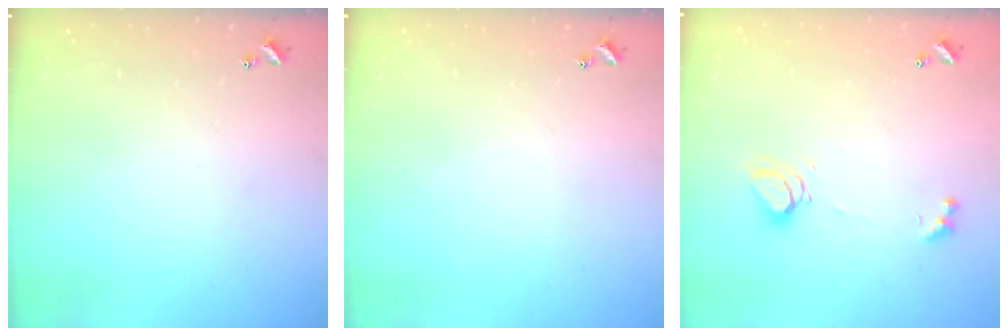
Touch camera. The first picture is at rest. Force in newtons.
{"total": 0.0}
{"total": 5.5, "press": 5.4, "slide": 0.8}